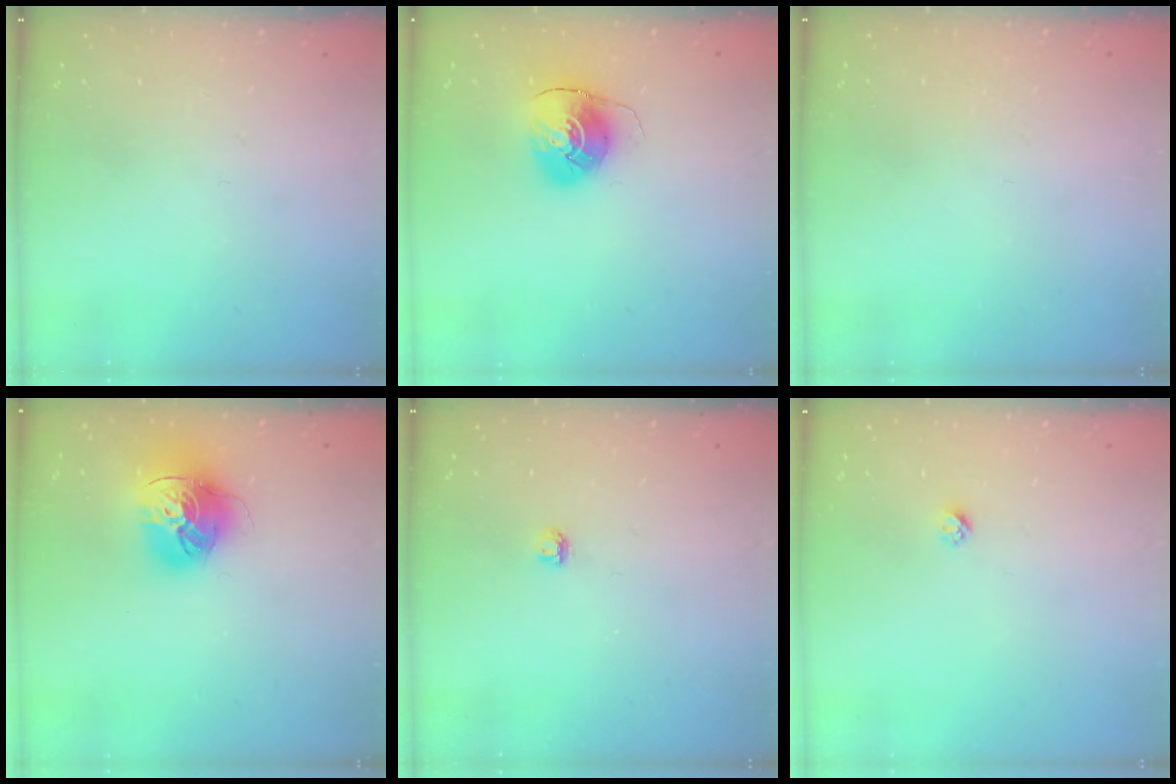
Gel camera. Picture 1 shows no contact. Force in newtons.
{"total": 8.5, "press": 8.5, "slide": 0.1}
{"total": 0.9, "press": 0.9, "slide": 0.1}
{"total": 18.0, "press": 17.9, "slide": 1.7}
{"total": 3.2, "press": 3.2, "slide": 0.4}
{"total": 2.3, "press": 2.3, "slide": 0.2}